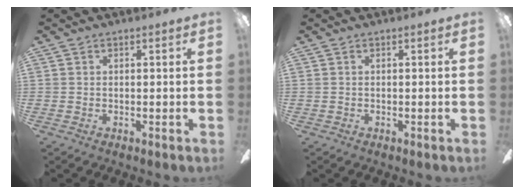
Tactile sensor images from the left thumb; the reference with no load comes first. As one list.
[{"total": 0.0}]